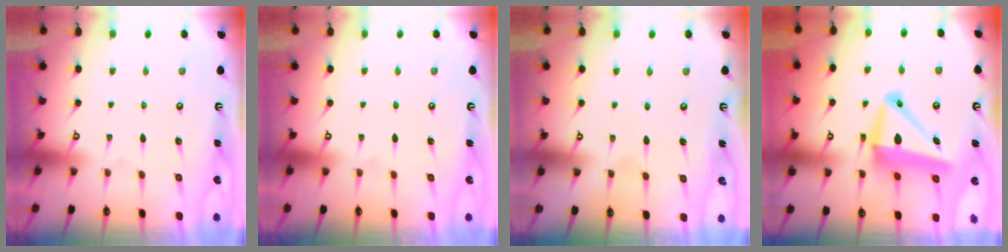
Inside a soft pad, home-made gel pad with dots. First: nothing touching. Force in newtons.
{"total": 0.0}
{"total": 4.0, "press": 3.9, "slide": 0.5}
{"total": 13.7, "press": 13.5, "slide": 2.4}